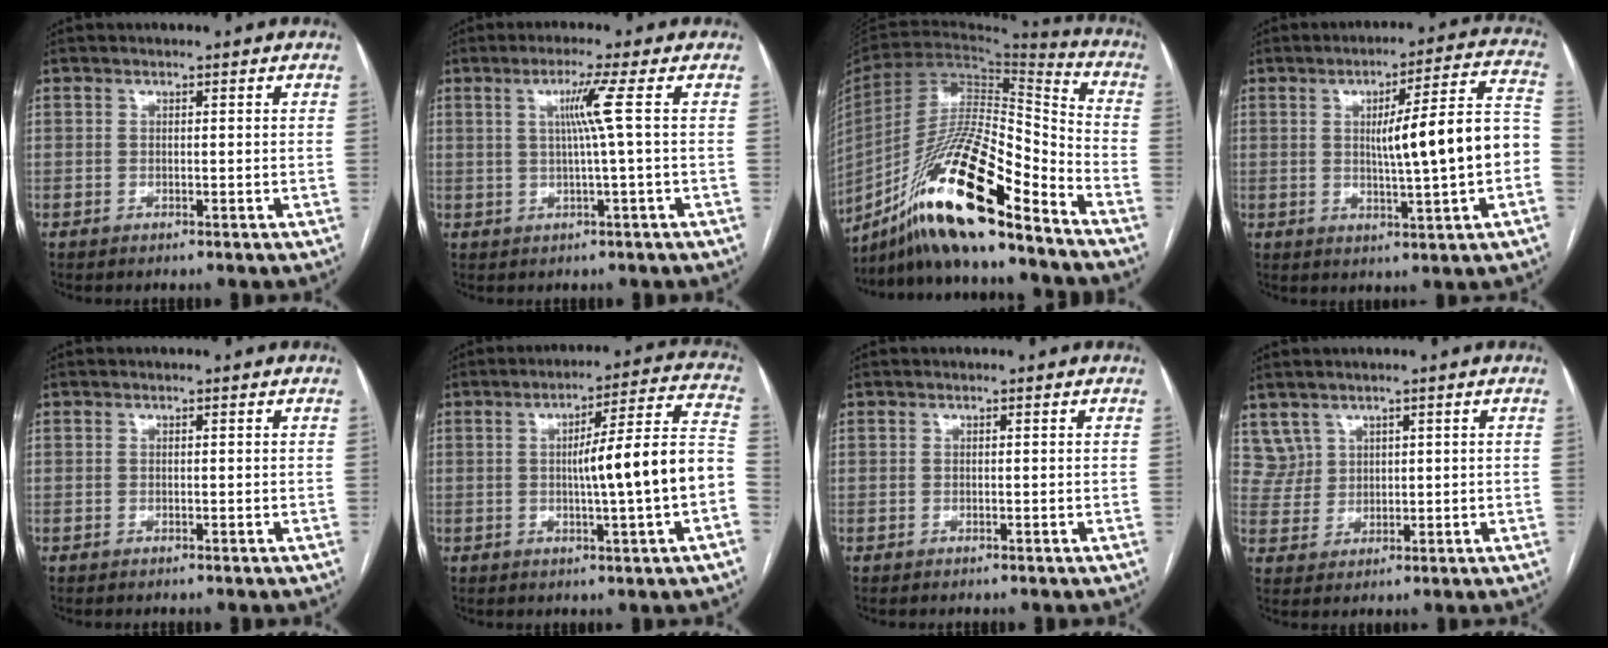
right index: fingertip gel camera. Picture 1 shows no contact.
{"total": 4.6, "force": [0.8, -1.6, 4.2], "torque": [-0.084, 0.001, 0.019]}
{"total": 23.0, "force": [-15.7, 2.7, 16.5], "torque": [-0.312, -0.020, -0.285]}
{"total": 13.5, "force": [-0.8, 0.7, 13.5], "torque": [-0.185, 0.026, -0.008]}
{"total": 0.0}
{"total": 13.5, "force": [-1.9, -0.3, 13.4], "torque": [-0.187, 0.022, -0.029]}
{"total": 0.0}
{"total": 4.3, "force": [3.0, 3.1, -0.3], "torque": [0.014, 0.012, 0.065]}